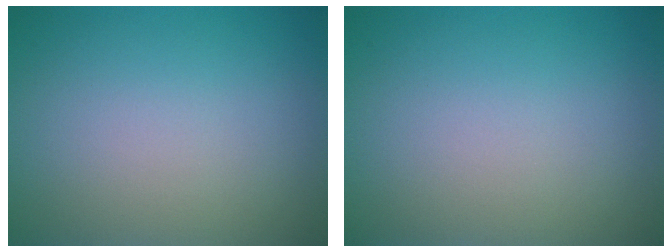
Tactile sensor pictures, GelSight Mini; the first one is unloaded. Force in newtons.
{"total": 0.0}